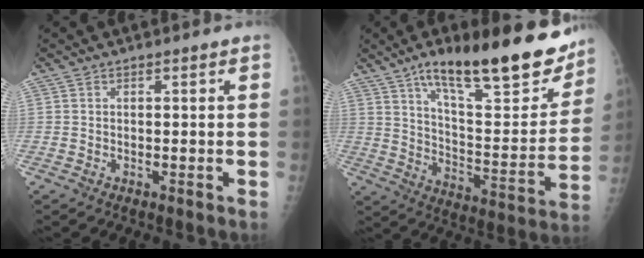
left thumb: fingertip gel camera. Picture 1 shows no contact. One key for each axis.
{"total": 26.3, "fx": 17.5, "fy": 7.7, "fz": 18.1, "tx": -0.230, "ty": -0.065, "tz": 0.272}